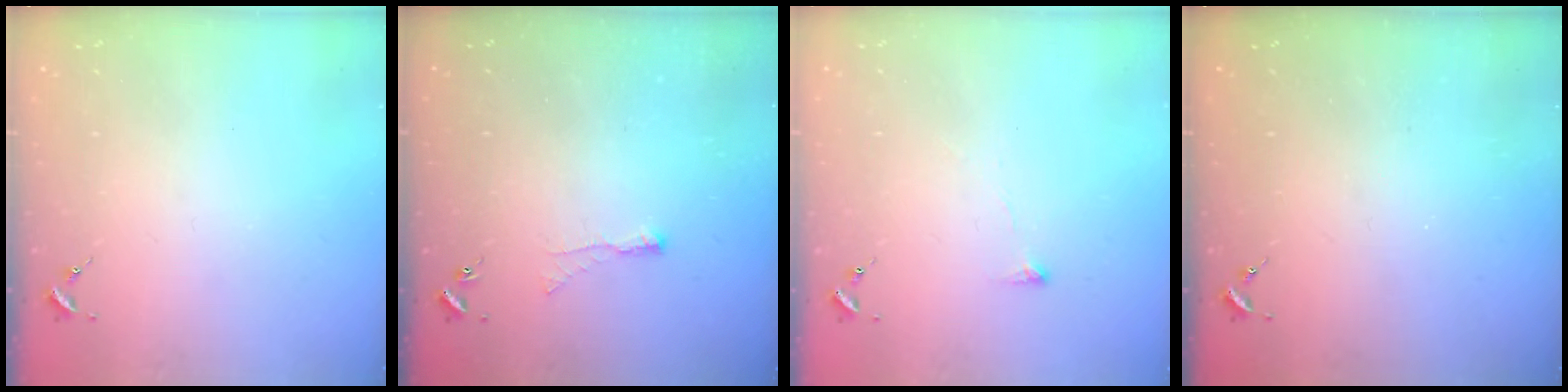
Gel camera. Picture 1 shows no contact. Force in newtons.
{"total": 3.9, "press": 3.8, "slide": 0.7}
{"total": 4.3, "press": 4.2, "slide": 0.7}
{"total": 0.0}